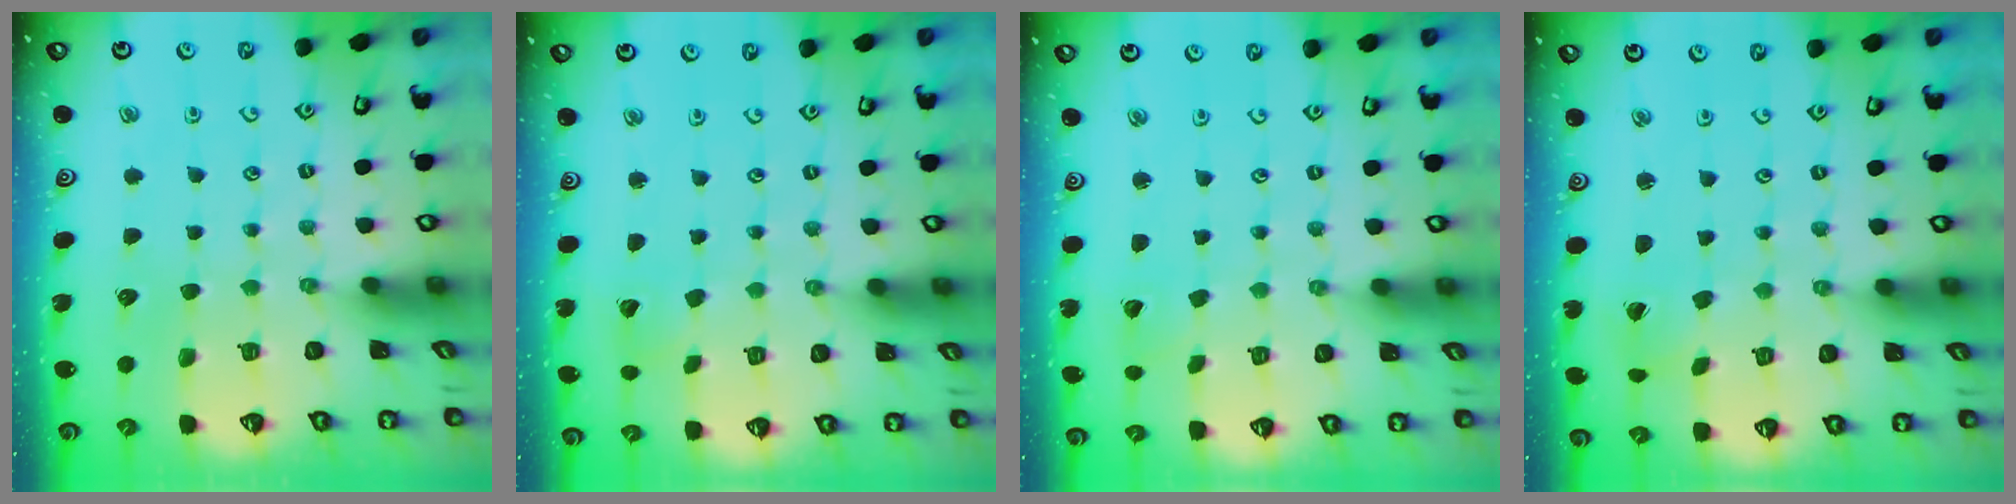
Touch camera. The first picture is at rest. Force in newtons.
{"total": 2.9, "press": 2.9, "slide": 0.2}
{"total": 1.5, "press": 1.5, "slide": 0.2}
{"total": 1.4, "press": 1.4, "slide": 0.3}